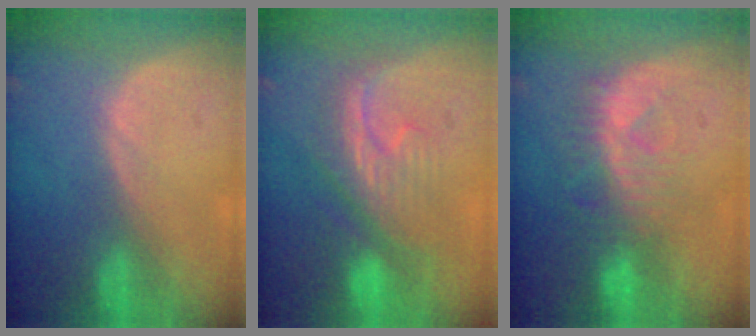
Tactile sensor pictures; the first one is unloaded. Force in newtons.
{"total": 8.0, "press": 8.0, "slide": 1.0}
{"total": 8.1, "press": 7.4, "slide": 3.3}